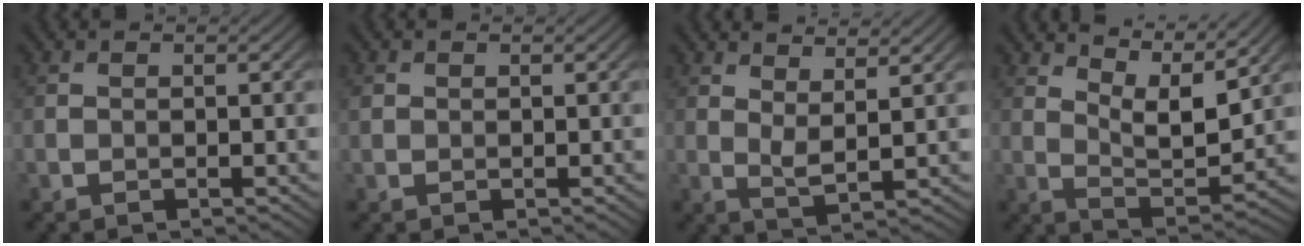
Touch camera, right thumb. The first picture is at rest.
{"total": 0.8, "force": [0.3, 0.7, 0.3], "torque": [-0.007, 0.000, 0.007]}
{"total": 3.8, "force": [2.5, 0.9, 2.7], "torque": [-0.062, -0.005, 0.052]}
{"total": 9.1, "force": [6.5, 2.6, 5.9], "torque": [-0.111, -0.017, 0.111]}